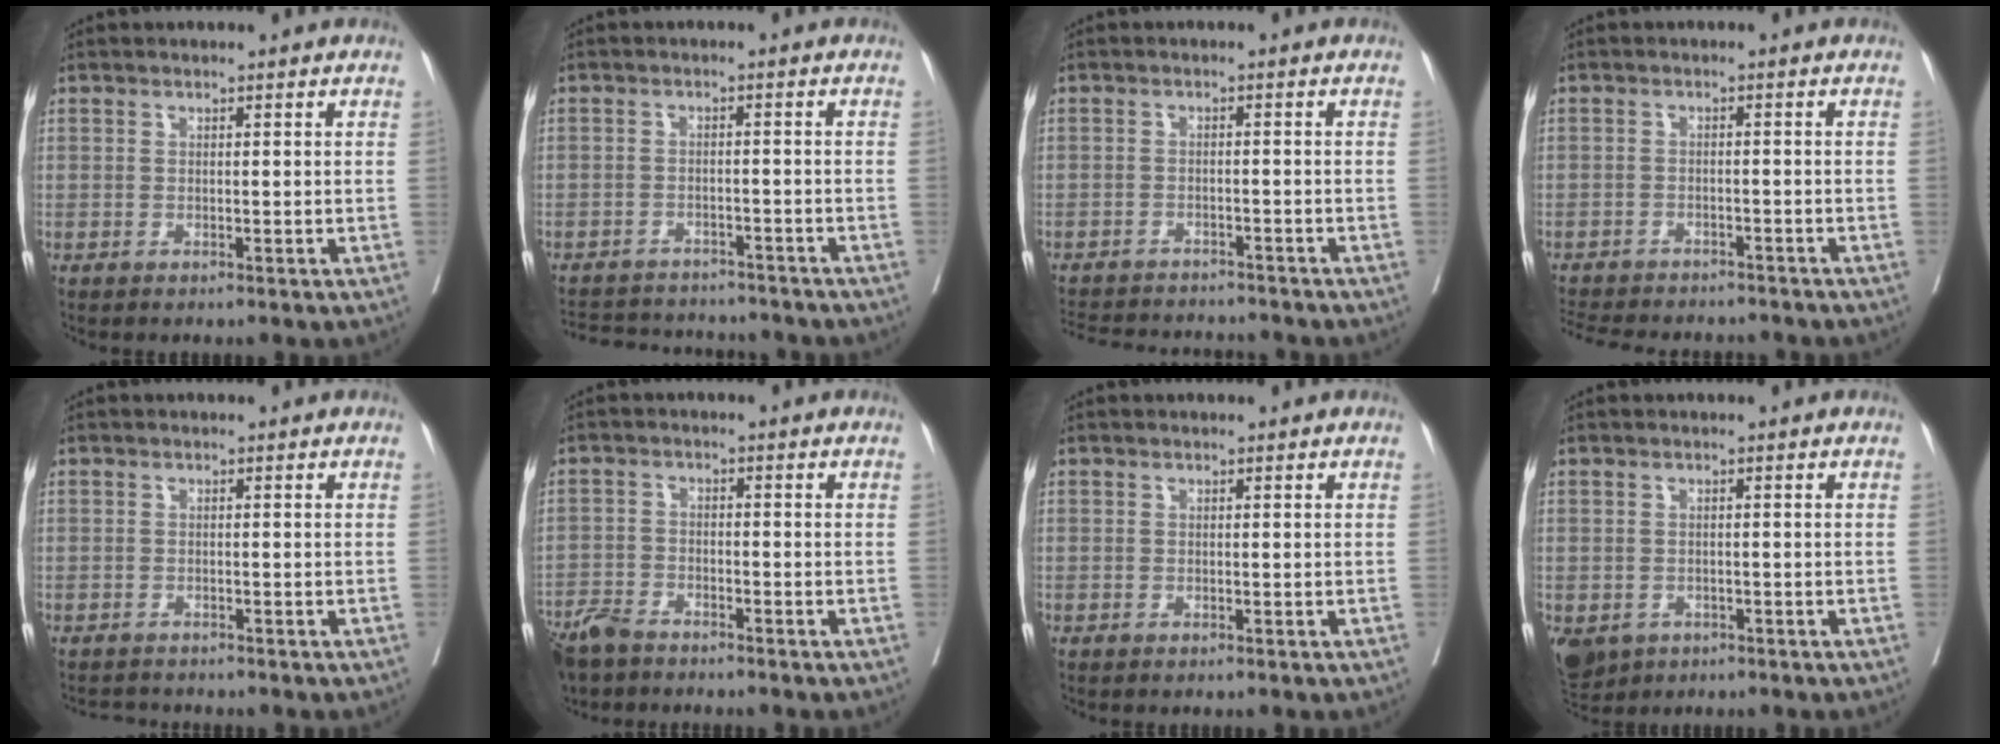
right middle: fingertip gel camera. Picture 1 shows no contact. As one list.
[{"total": 13.8, "force": [-12.7, 3.8, 3.9], "torque": [-0.084, 0.004, -0.164]}, {"total": 12.4, "force": [-11.6, 2.6, 3.5], "torque": [-0.071, 0.003, -0.156]}, {"total": 12.4, "force": [-11.0, 4.1, 3.8], "torque": [-0.078, -0.001, -0.144]}, {"total": 1.6, "force": [-1.5, 0.4, -0.3], "torque": [0.005, -0.006, -0.027]}, {"total": 6.2, "force": [-5.3, 2.1, 2.3], "torque": [-0.042, -0.013, -0.100]}, {"total": 0.0}, {"total": 9.7, "force": [-4.6, 7.7, 3.8], "torque": [-0.111, -0.013, -0.060]}]